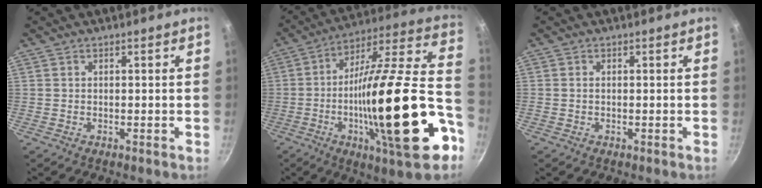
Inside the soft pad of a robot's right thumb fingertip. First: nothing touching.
{"total": 31.8, "force": [-8.7, 7.8, 29.5], "torque": [-0.437, 0.017, -0.142]}
{"total": 0.5, "force": [0.0, 0.3, 0.4], "torque": [-0.008, 0.003, -0.001]}